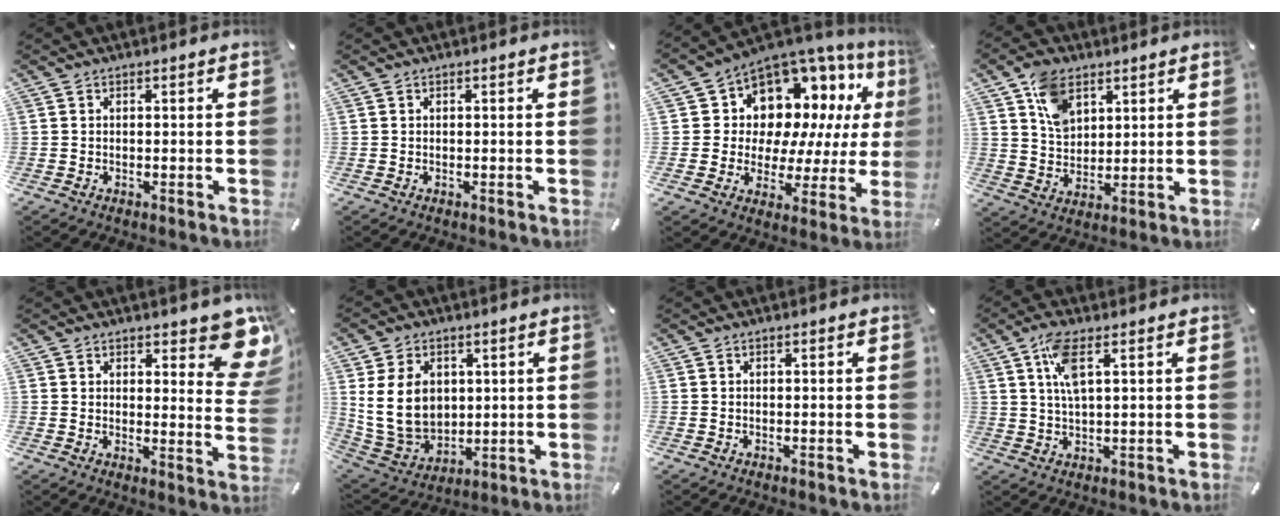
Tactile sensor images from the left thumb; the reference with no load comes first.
{"total": 0.0}
{"total": 11.6, "force": [6.8, 8.6, 3.7], "torque": [-0.066, -0.075, 0.125]}
{"total": 9.1, "force": [4.7, 6.5, 4.2], "torque": [-0.078, 0.000, 0.089]}
{"total": 10.3, "force": [6.6, 4.5, 6.6], "torque": [-0.060, -0.047, 0.113]}
{"total": 13.3, "force": [2.9, 10.8, 7.2], "torque": [-0.160, -0.011, 0.054]}
{"total": 0.0}
{"total": 7.0, "force": [2.8, 2.0, 6.1], "torque": [-0.135, 0.002, 0.046]}